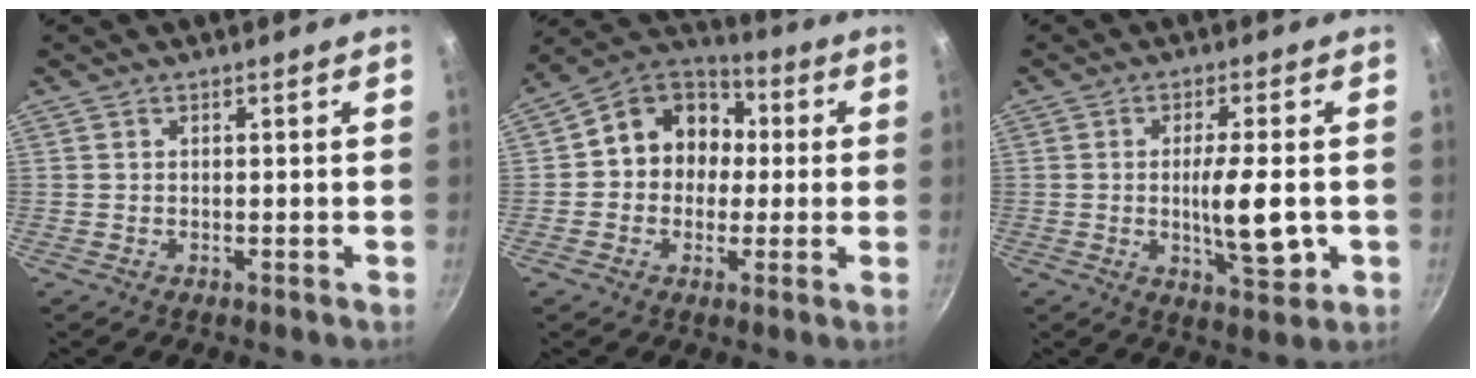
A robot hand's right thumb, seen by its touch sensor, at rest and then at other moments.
{"total": 12.9, "force": [0.6, 11.1, 6.4], "torque": [-0.055, 0.035, -0.012]}
{"total": 9.9, "force": [-1.3, 2.7, 9.4], "torque": [-0.143, -0.005, -0.015]}